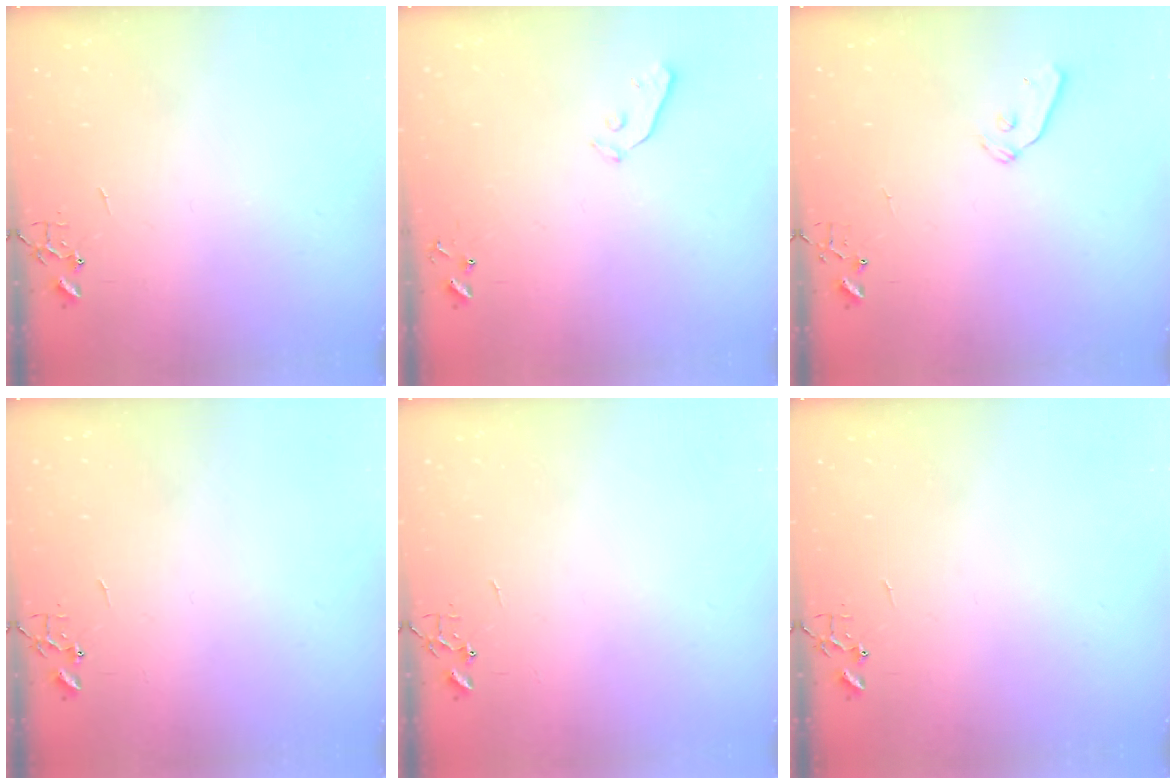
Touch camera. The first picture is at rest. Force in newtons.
{"total": 4.0, "press": 4.0, "slide": 0.5}
{"total": 8.7, "press": 8.7, "slide": 0.9}
{"total": 0.0}
{"total": 0.0}
{"total": 0.0}